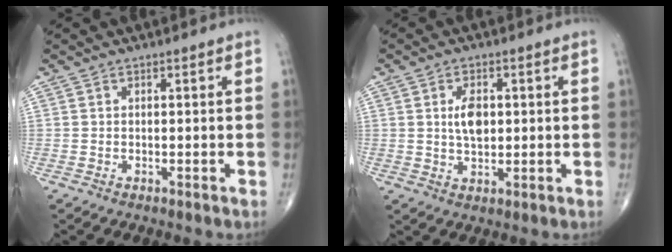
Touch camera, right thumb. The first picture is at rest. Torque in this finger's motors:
{"motor_torque": [0.53, 0.30, 0.42, 0.19, 0.03]}